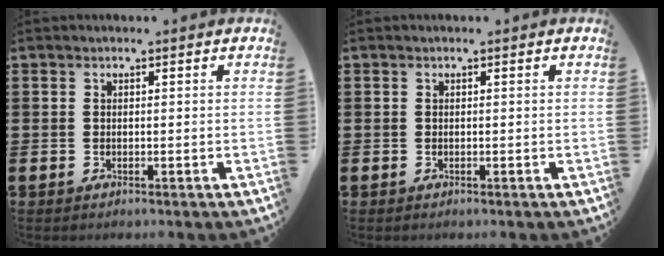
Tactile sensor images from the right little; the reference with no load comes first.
{"total": 0.0}